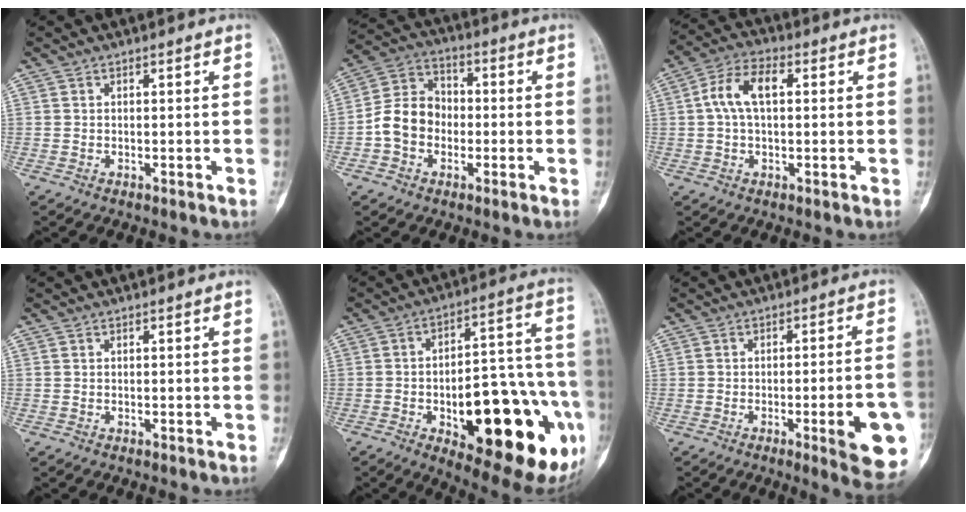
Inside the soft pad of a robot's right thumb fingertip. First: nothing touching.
{"total": 9.8, "force": [-2.0, 8.0, 5.2], "torque": [-0.080, 0.039, -0.049]}
{"total": 8.1, "force": [1.3, 4.3, 6.7], "torque": [-0.133, 0.027, 0.018]}
{"total": 0.0}
{"total": 31.2, "force": [-10.5, 12.1, 26.8], "torque": [-0.297, 0.040, -0.127]}
{"total": 12.6, "force": [-4.1, 2.1, 11.7], "torque": [-0.130, 0.008, -0.050]}